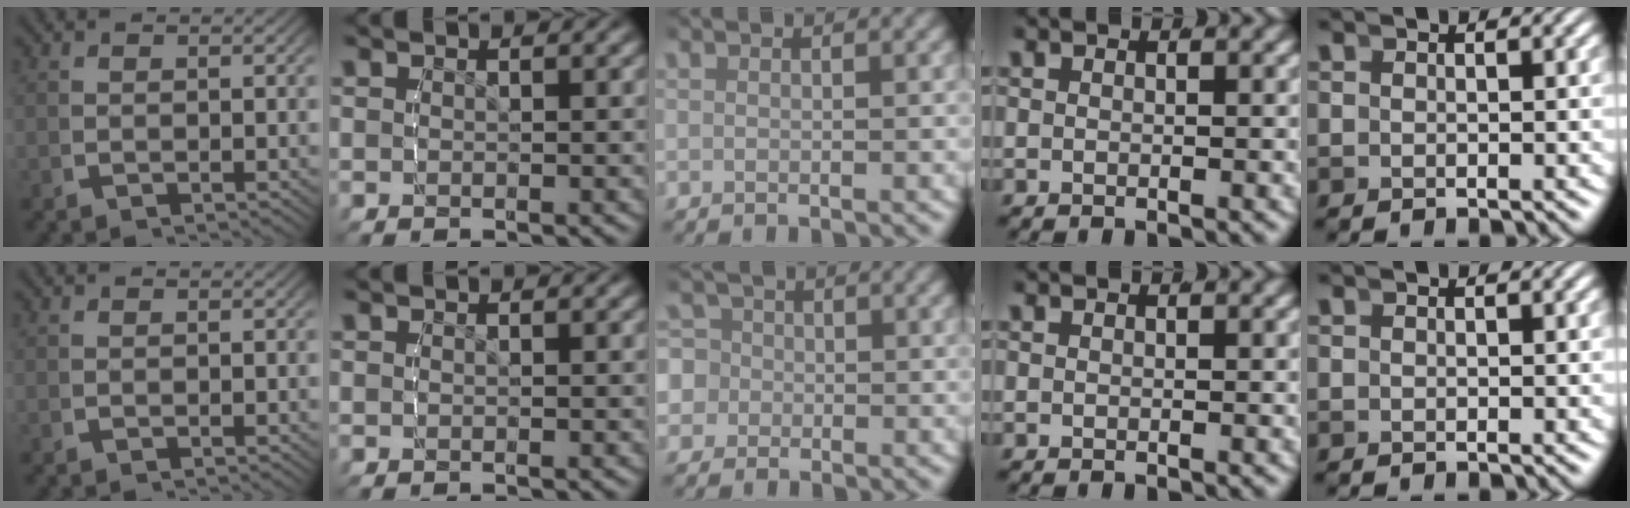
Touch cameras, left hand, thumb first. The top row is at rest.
{"middle": {"total": 7.2, "force": [-0.6, 6.9, 2.0], "torque": [-0.061, -0.014, -0.021]}}